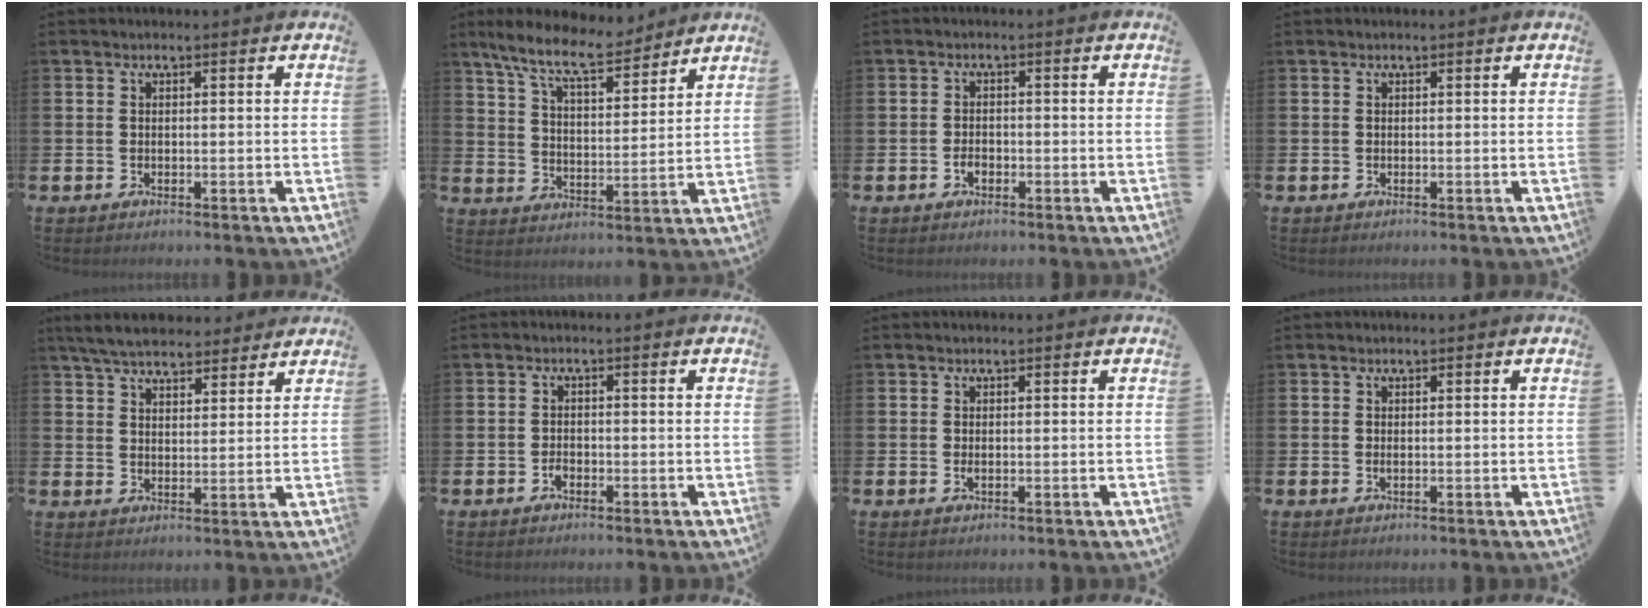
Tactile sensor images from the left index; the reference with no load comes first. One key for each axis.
{"total": 9.7, "fx": 8.8, "fy": 2.0, "fz": 3.8, "tx": -0.097, "ty": -0.042, "tz": 0.158}
{"total": 1.6, "fx": -0.7, "fy": 1.0, "fz": 1.1, "tx": -0.015, "ty": -0.001, "tz": -0.015}
{"total": 0.0}
{"total": 6.0, "fx": 5.7, "fy": 1.4, "fz": 1.2, "tx": -0.043, "ty": -0.020, "tz": 0.104}
{"total": 1.2, "fx": -0.7, "fy": 0.7, "fz": 0.6, "tx": -0.007, "ty": -0.003, "tz": -0.016}
{"total": 0.5, "fx": 0.1, "fy": 0.2, "fz": 0.5, "tx": -0.005, "ty": -0.002, "tz": 0.000}
{"total": 0.0}